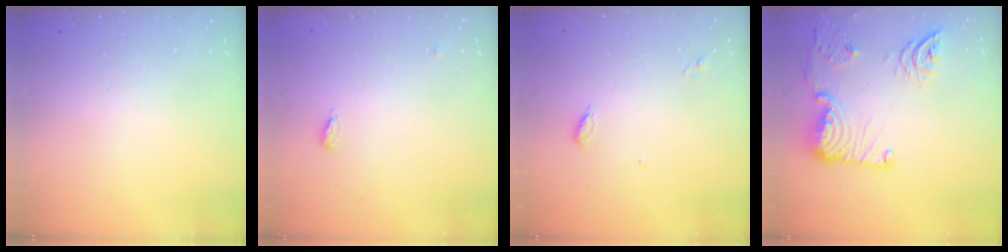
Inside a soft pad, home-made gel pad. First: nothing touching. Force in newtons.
{"total": 3.4, "press": 3.2, "slide": 1.2}
{"total": 4.0, "press": 4.0, "slide": 0.4}
{"total": 20.1, "press": 19.4, "slide": 5.4}